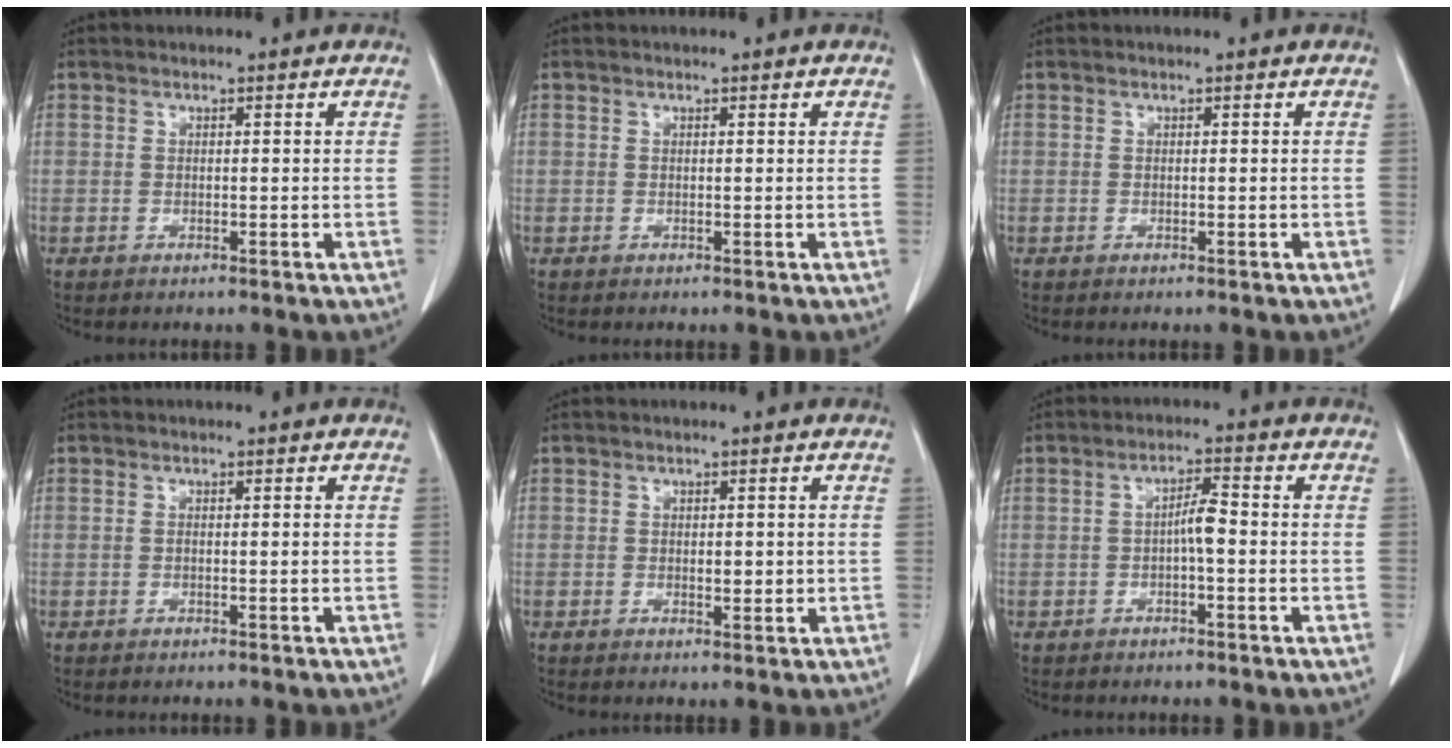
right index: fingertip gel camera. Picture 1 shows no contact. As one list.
[{"total": 0.0}, {"total": 0.0}, {"total": 0.7, "force": [-0.1, -0.1, 0.6], "torque": [-0.012, -0.001, 0.000]}, {"total": 1.7, "force": [0.0, 0.9, 1.5], "torque": [-0.019, -0.002, 0.003]}, {"total": 3.2, "force": [-0.5, 0.6, 3.1], "torque": [-0.052, 0.009, -0.009]}]